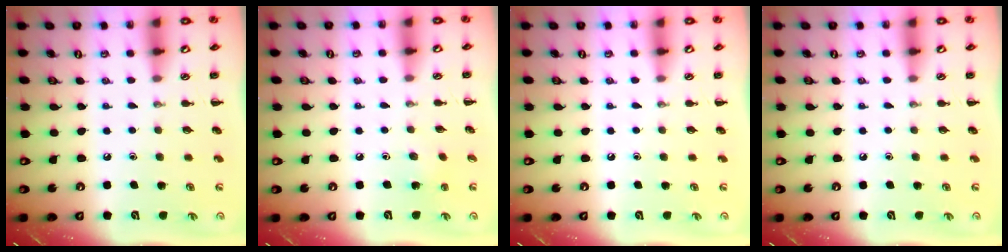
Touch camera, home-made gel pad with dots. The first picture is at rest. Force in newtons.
{"total": 4.7, "press": 4.5, "slide": 1.3}
{"total": 0.0}
{"total": 0.0}